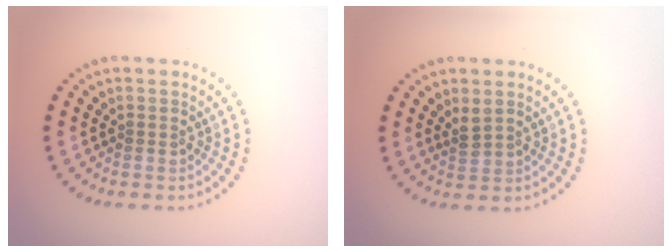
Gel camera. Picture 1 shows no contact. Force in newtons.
{"total": 1.3, "press": 1.1, "slide": 0.7}